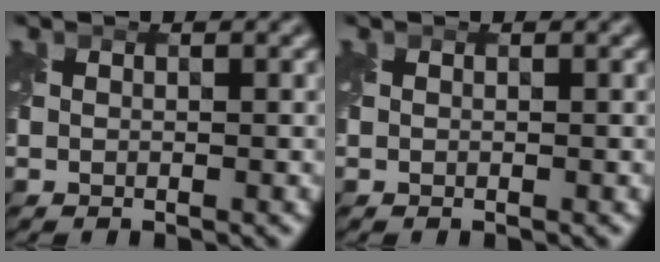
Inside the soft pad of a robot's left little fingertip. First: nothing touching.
{"total": 0.0}